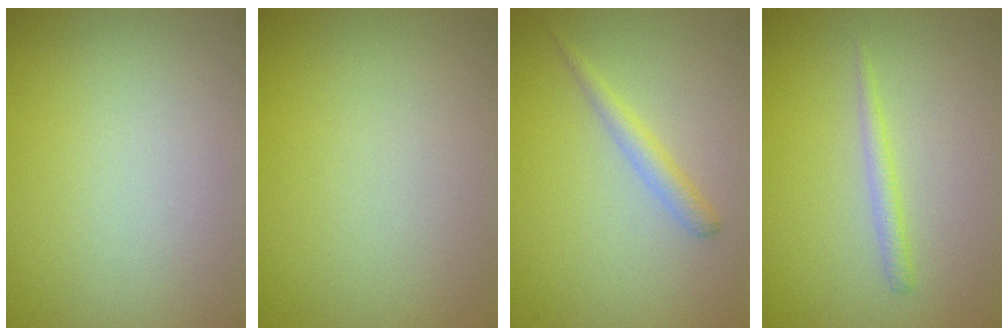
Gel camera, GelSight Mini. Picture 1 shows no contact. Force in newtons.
{"total": 0.0}
{"total": 1.6, "press": 1.6, "slide": 0.1}
{"total": 1.2, "press": 1.2, "slide": 0.0}